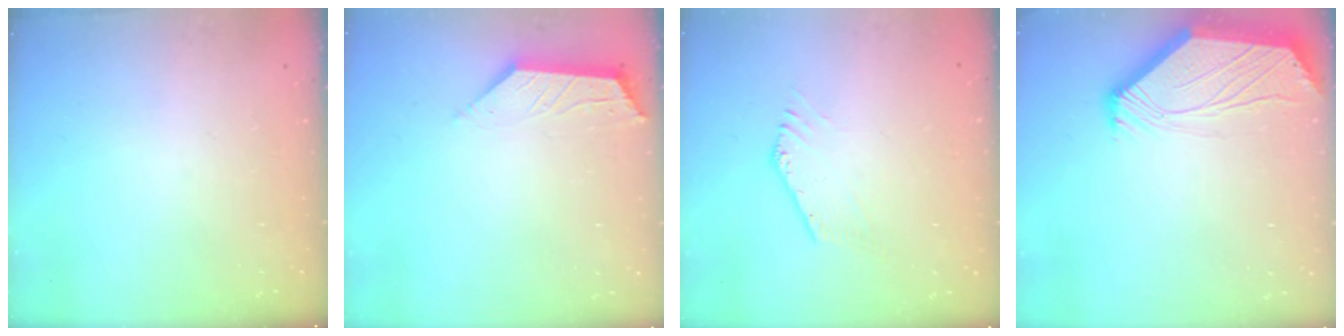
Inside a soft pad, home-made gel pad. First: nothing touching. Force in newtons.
{"total": 3.0, "press": 2.9, "slide": 0.5}
{"total": 1.4, "press": 1.4, "slide": 0.4}
{"total": 2.6, "press": 2.6, "slide": 0.5}